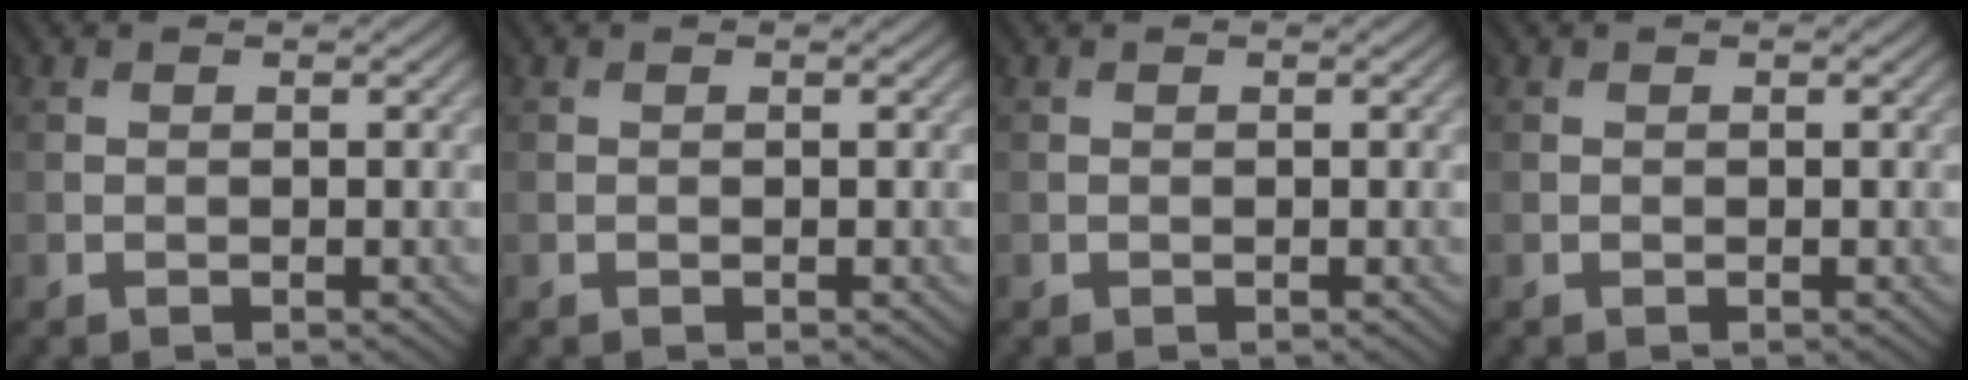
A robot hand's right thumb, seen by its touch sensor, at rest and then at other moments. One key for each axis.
{"total": 0.0}
{"total": 0.0}
{"total": 0.0}